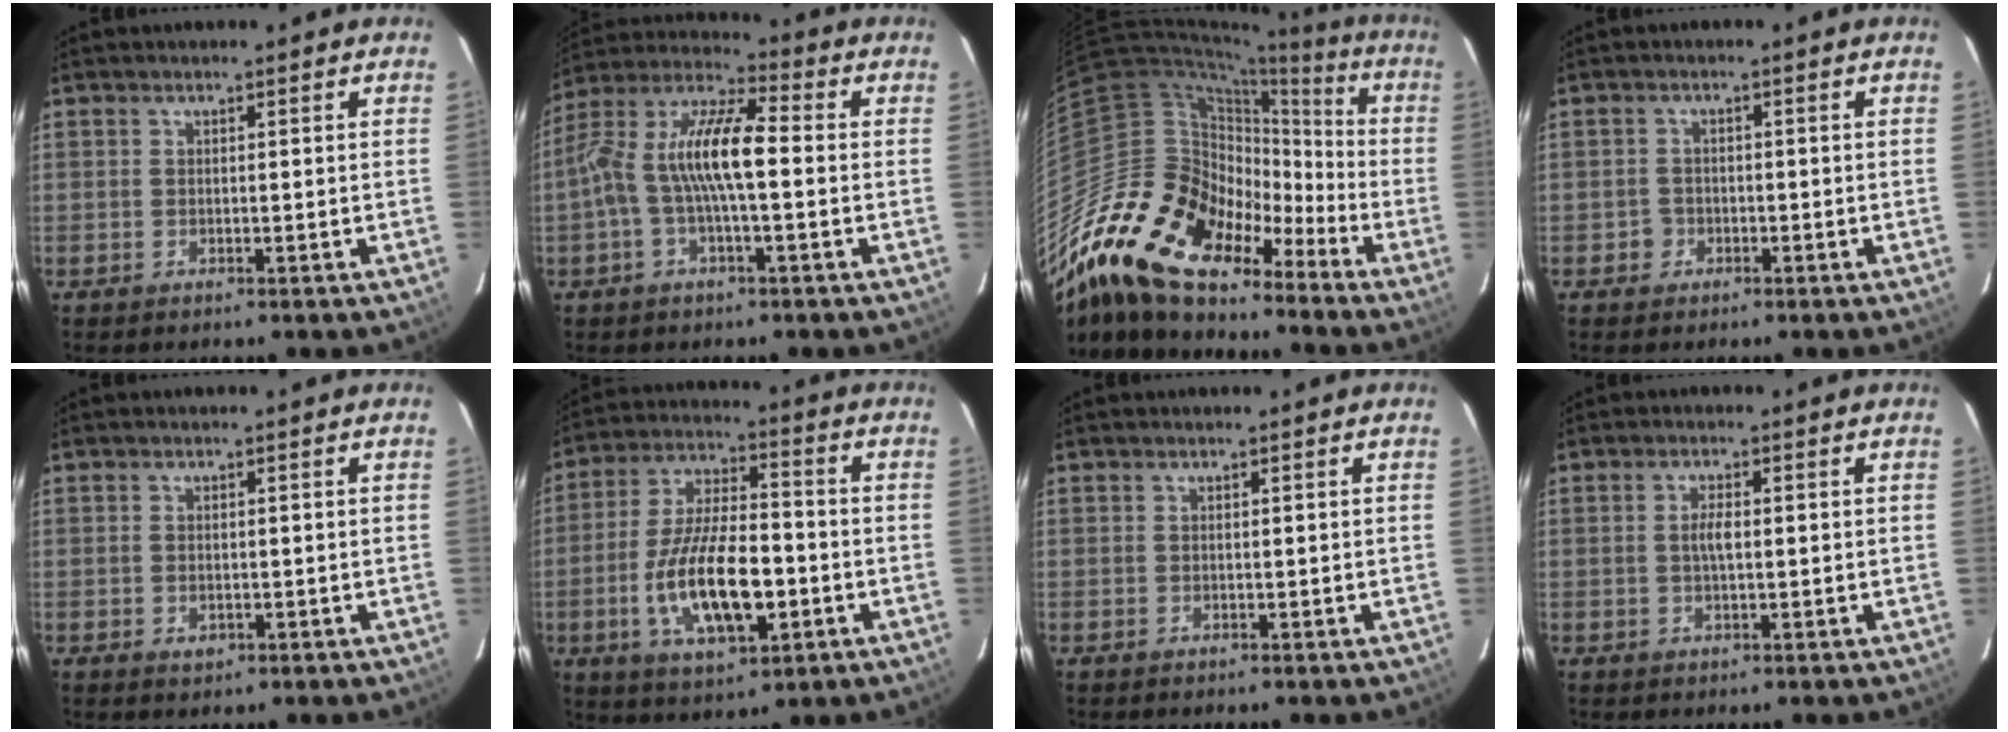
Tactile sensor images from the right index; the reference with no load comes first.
{"total": 13.1, "force": [-1.1, 3.6, 12.6], "torque": [-0.247, 0.016, -0.029]}
{"total": 23.9, "force": [-17.0, 11.9, 11.9], "torque": [-0.227, 0.007, -0.306]}
{"total": 2.1, "force": [-1.1, 1.8, 0.1], "torque": [-0.004, 0.006, -0.017]}
{"total": 1.7, "force": [-0.3, 1.4, 0.9], "torque": [-0.014, -0.001, -0.004]}
{"total": 16.6, "force": [-4.4, 6.6, 14.5], "torque": [-0.291, -0.005, -0.071]}
{"total": 0.0}
{"total": 2.4, "force": [0.0, 0.8, 2.3], "torque": [-0.044, 0.003, 0.000]}